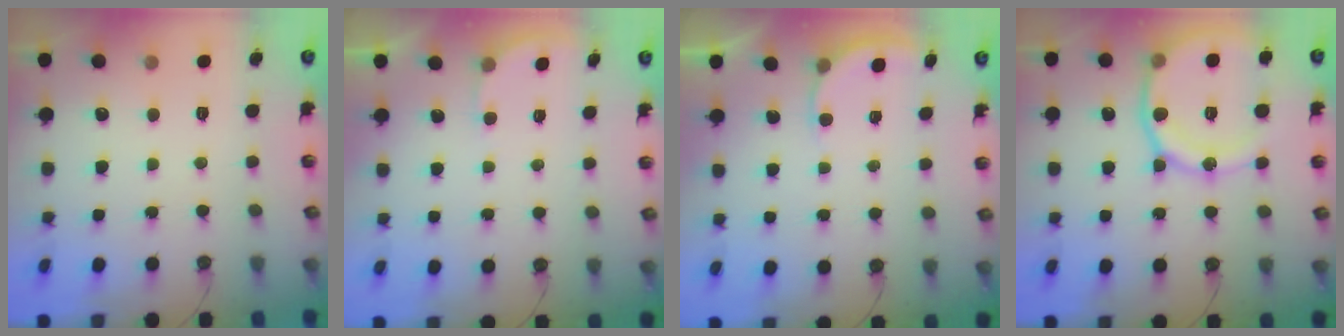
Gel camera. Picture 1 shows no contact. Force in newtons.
{"total": 2.6, "press": 2.6, "slide": 0.1}
{"total": 2.1, "press": 2.1, "slide": 0.2}
{"total": 15.6, "press": 15.5, "slide": 1.8}